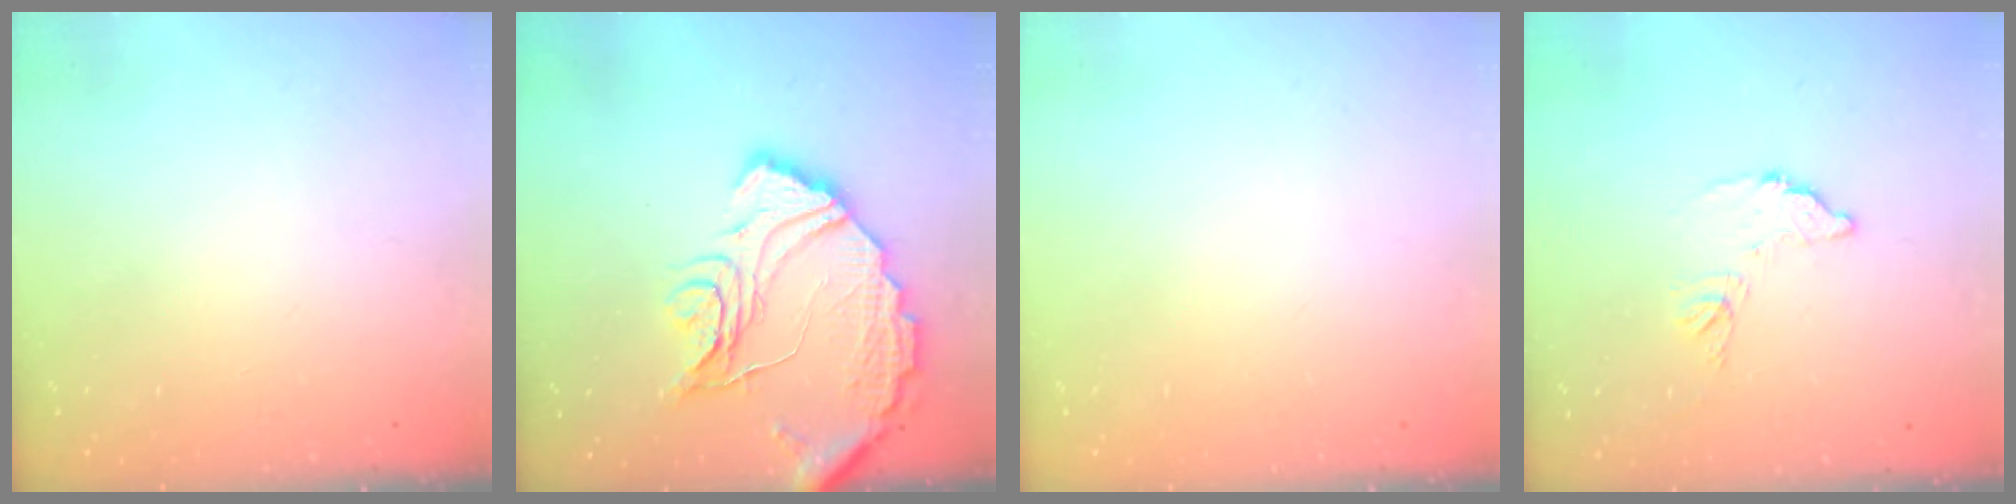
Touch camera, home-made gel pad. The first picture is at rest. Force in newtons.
{"total": 16.6, "press": 16.6, "slide": 1.0}
{"total": 0.0}
{"total": 7.4, "press": 7.4, "slide": 0.4}